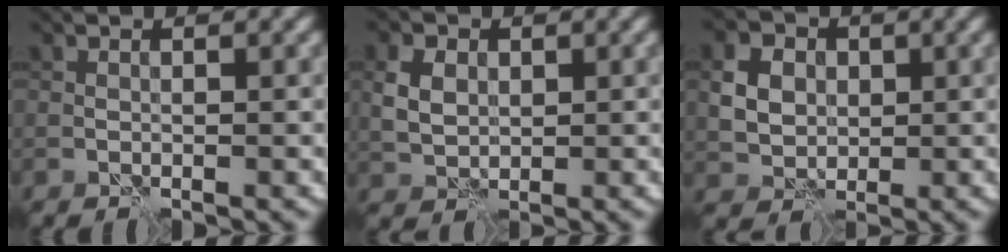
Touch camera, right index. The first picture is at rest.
{"total": 3.4, "force": [0.7, 2.6, 2.1], "torque": [-0.048, 0.004, 0.009]}
{"total": 5.1, "force": [1.1, 4.1, 2.7], "torque": [-0.065, 0.007, 0.014]}